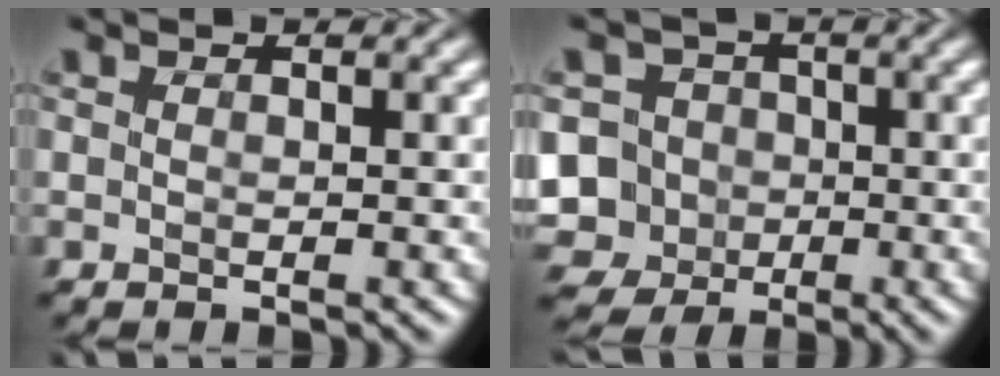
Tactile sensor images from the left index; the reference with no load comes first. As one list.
[{"total": 10.1, "force": [-2.7, 9.2, 3.2], "torque": [-0.084, 0.010, -0.078]}]